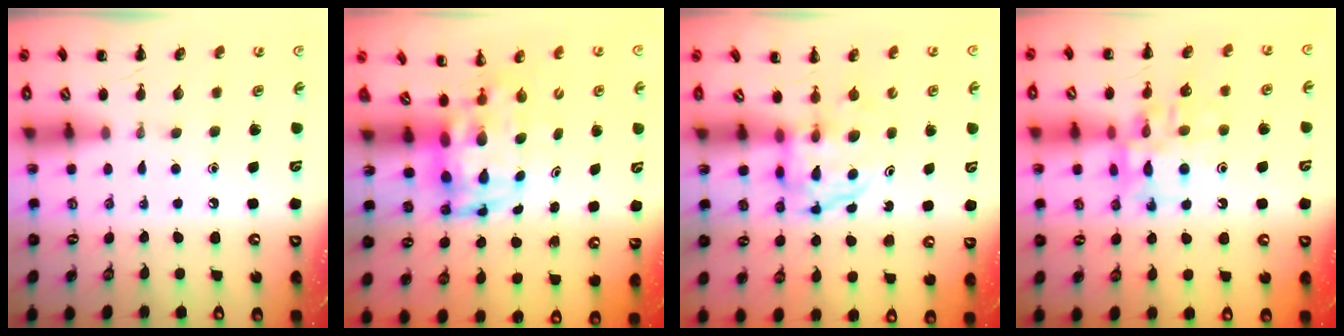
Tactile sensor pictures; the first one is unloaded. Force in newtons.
{"total": 4.5, "press": 4.3, "slide": 1.3}
{"total": 3.7, "press": 3.7, "slide": 0.3}
{"total": 12.8, "press": 12.6, "slide": 1.8}